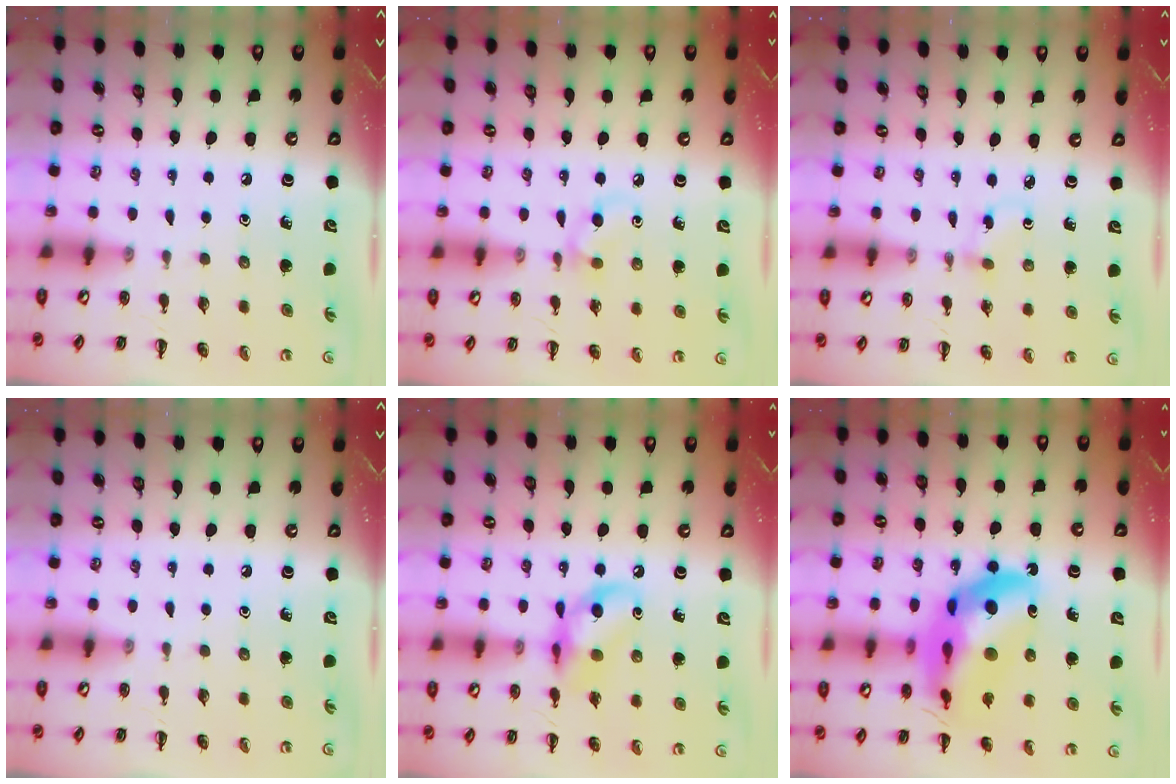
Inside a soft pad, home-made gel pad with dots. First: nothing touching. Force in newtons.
{"total": 5.6, "press": 5.3, "slide": 1.6}
{"total": 1.7, "press": 1.5, "slide": 0.8}
{"total": 0.0}
{"total": 13.1, "press": 13.0, "slide": 2.0}
{"total": 20.6, "press": 20.0, "slide": 5.0}